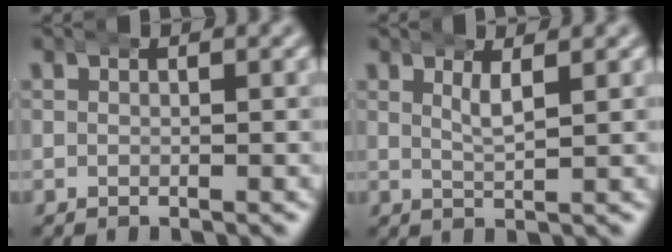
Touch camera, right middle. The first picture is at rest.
{"total": 2.1, "force": [1.4, 0.1, 1.6], "torque": [-0.031, -0.004, 0.029]}